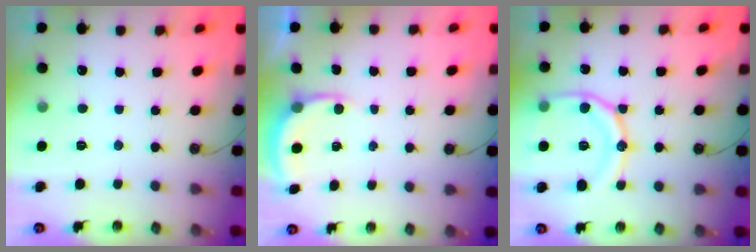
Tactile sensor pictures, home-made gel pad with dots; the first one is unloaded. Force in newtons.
{"total": 3.8, "press": 3.8, "slide": 0.3}
{"total": 15.9, "press": 15.8, "slide": 1.9}